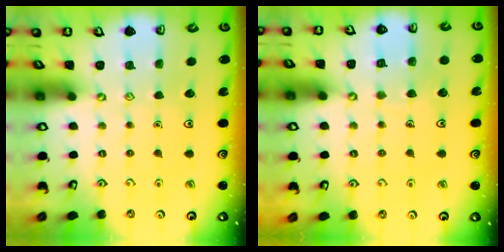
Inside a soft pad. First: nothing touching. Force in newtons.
{"total": 5.6, "press": 5.6, "slide": 0.2}